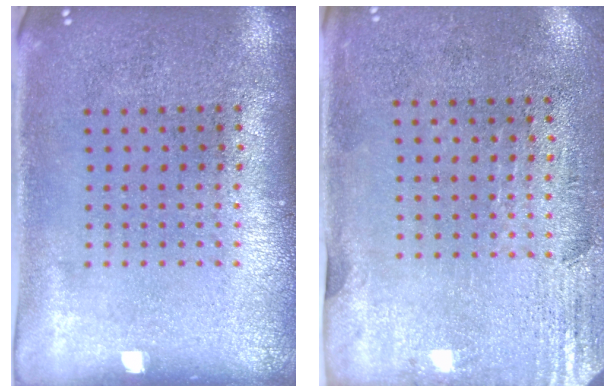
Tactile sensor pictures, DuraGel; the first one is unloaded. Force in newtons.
{"total": 2.9, "press": 2.4, "slide": 1.5}